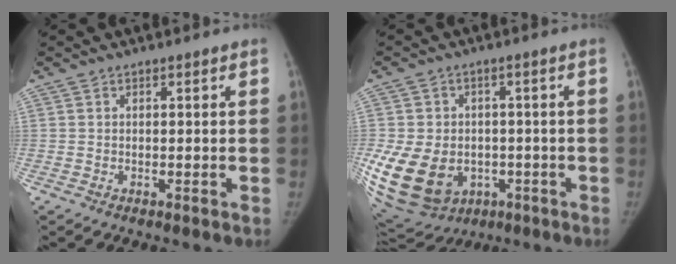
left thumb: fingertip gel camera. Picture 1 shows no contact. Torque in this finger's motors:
{"motor_torque": [0.80, 1.16, 1.28, -0.64, 0.15]}